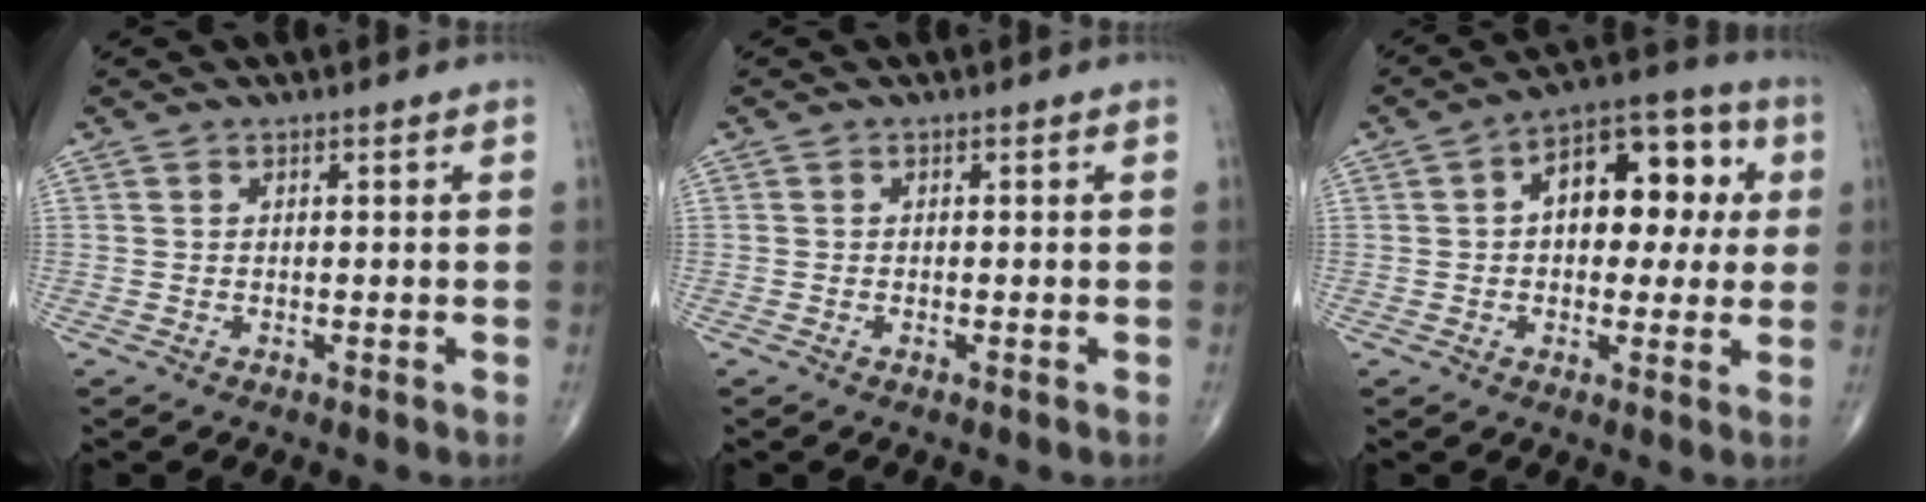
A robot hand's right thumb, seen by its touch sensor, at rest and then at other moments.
{"total": 0.6, "force": [-0.2, 0.1, 0.5], "torque": [-0.011, 0.000, -0.004]}
{"total": 15.2, "force": [2.5, 9.0, 12.0], "torque": [-0.128, 0.030, 0.028]}